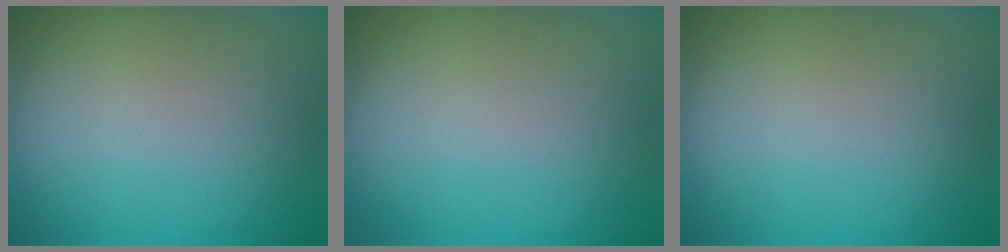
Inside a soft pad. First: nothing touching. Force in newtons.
{"total": 0.0}
{"total": 0.0}